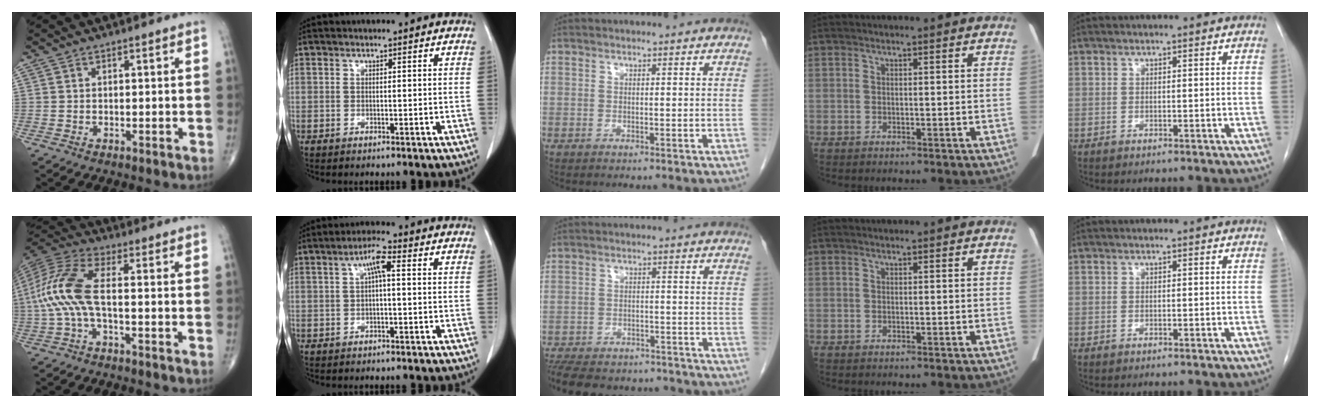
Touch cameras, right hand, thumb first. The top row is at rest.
{"thumb": {"total": 11.7, "force": [-1.2, 4.1, 10.9], "torque": [-0.264, 0.034, -0.030]}, "index": {"total": 3.8, "force": [0.7, 0.6, 3.7], "torque": [-0.066, 0.012, 0.011]}, "middle": {"total": 16.9, "force": [-14.4, 6.3, 6.1], "torque": [-0.162, -0.011, -0.194]}}